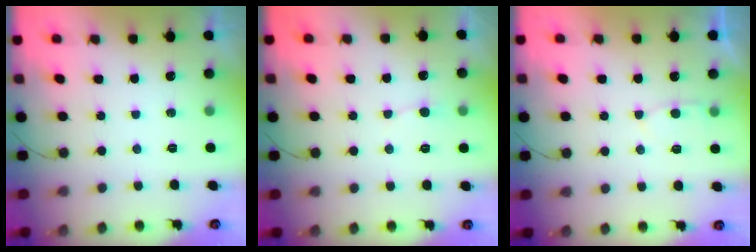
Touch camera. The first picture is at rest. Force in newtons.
{"total": 3.0, "press": 3.0, "slide": 0.4}
{"total": 3.0, "press": 3.0, "slide": 0.4}